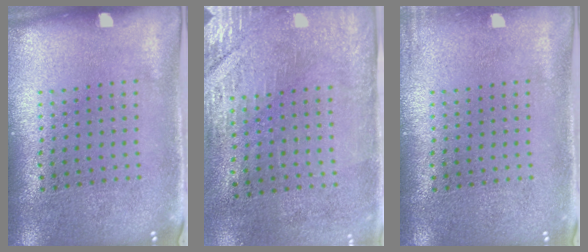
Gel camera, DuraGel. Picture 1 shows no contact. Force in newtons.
{"total": 2.9, "press": 2.5, "slide": 1.4}
{"total": 0.8, "press": 0.7, "slide": 0.1}